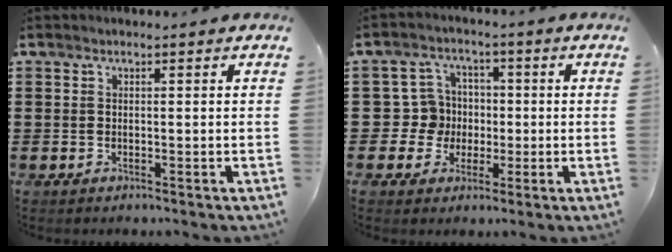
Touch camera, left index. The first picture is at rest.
{"total": 6.6, "force": [-0.3, 6.5, 1.1], "torque": [-0.056, 0.015, -0.003]}